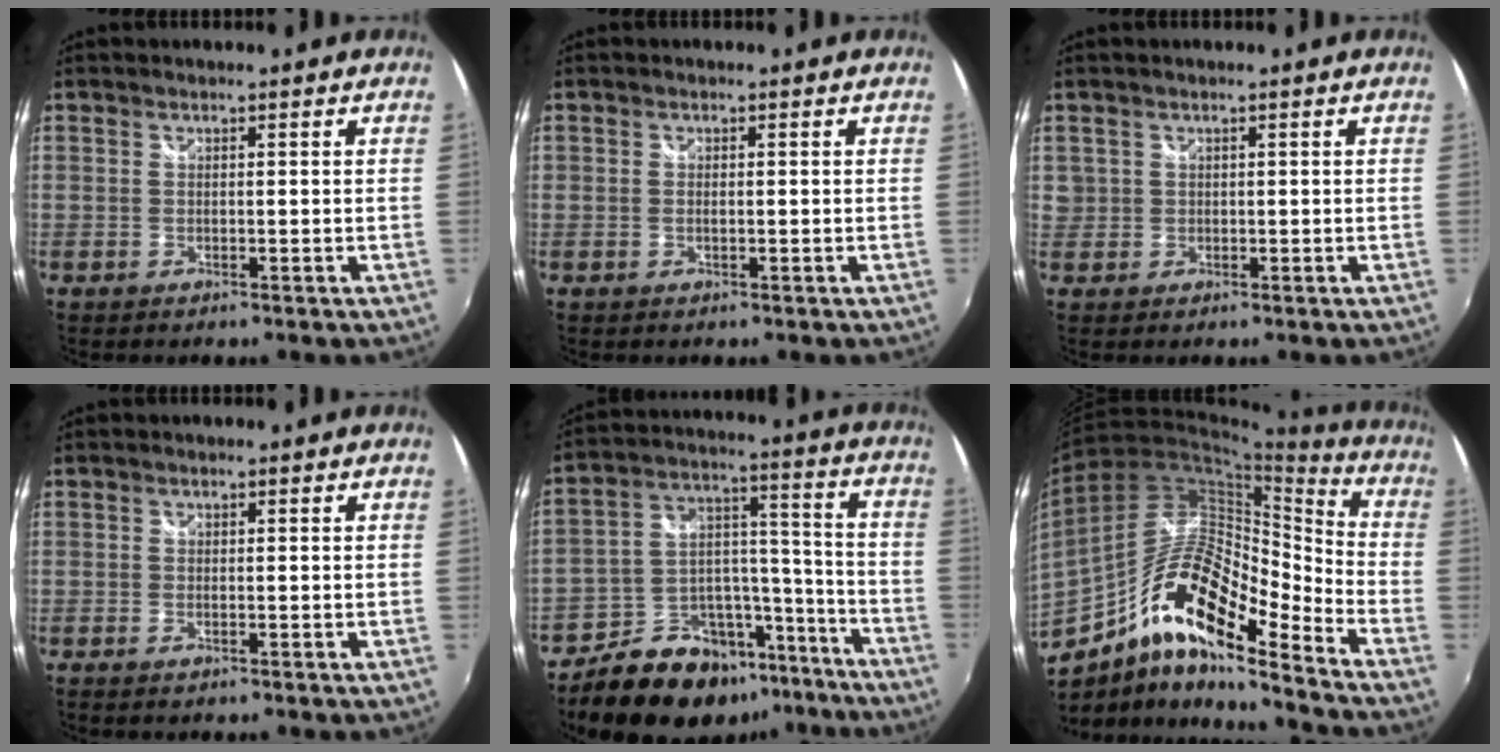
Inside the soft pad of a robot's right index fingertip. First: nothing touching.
{"total": 0.6, "force": [-0.1, 0.3, 0.5], "torque": [-0.012, -0.001, -0.003]}
{"total": 2.2, "force": [0.4, 2.2, 0.2], "torque": [0.002, 0.001, 0.005]}
{"total": 0.8, "force": [-0.6, 0.3, 0.4], "torque": [-0.009, -0.003, -0.011]}
{"total": 20.1, "force": [-14.1, 11.3, 8.9], "torque": [-0.162, 0.061, -0.197]}
{"total": 18.6, "force": [-10.8, 4.9, 14.4], "torque": [-0.255, -0.001, -0.212]}